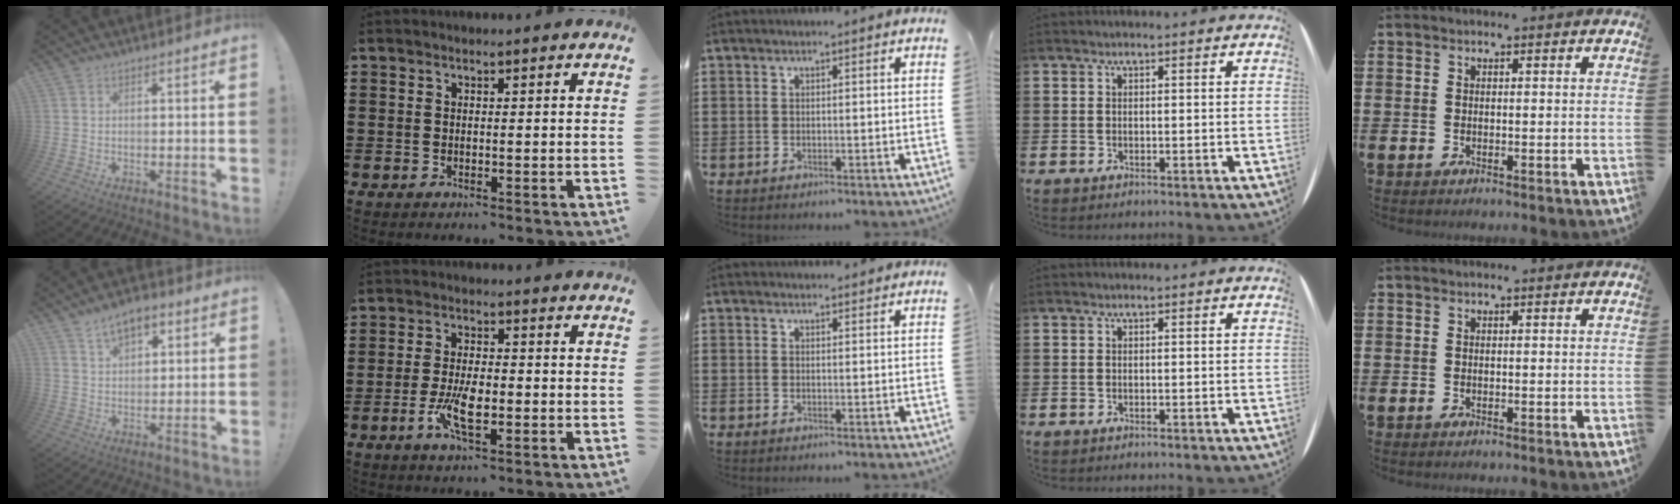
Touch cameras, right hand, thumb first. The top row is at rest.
{"thumb": {"total": 7.5, "force": [4.4, 4.3, 4.4], "torque": [-0.064, -0.013, 0.079]}, "index": {"total": 6.4, "force": [-2.0, 2.3, 5.6], "torque": [-0.119, -0.005, -0.039]}, "middle": {"total": 1.2, "force": [1.2, 0.0, 0.1], "torque": [0.004, -0.003, 0.021]}}